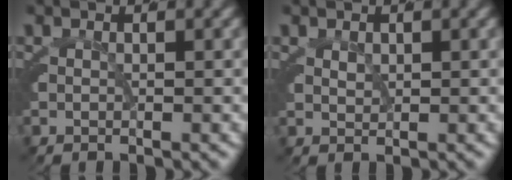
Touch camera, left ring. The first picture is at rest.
{"total": 0.6, "force": [0.4, 0.5, 0.1], "torque": [-0.006, -0.007, 0.012]}